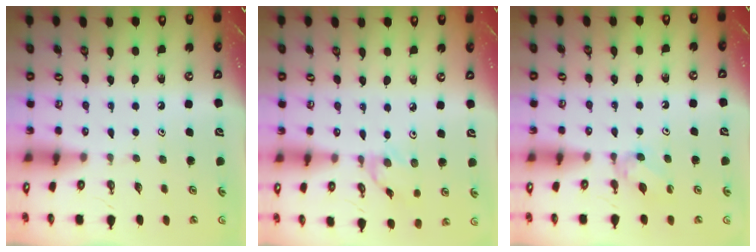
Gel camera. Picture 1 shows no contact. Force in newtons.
{"total": 2.0, "press": 2.0, "slide": 0.3}
{"total": 3.3, "press": 3.3, "slide": 0.7}